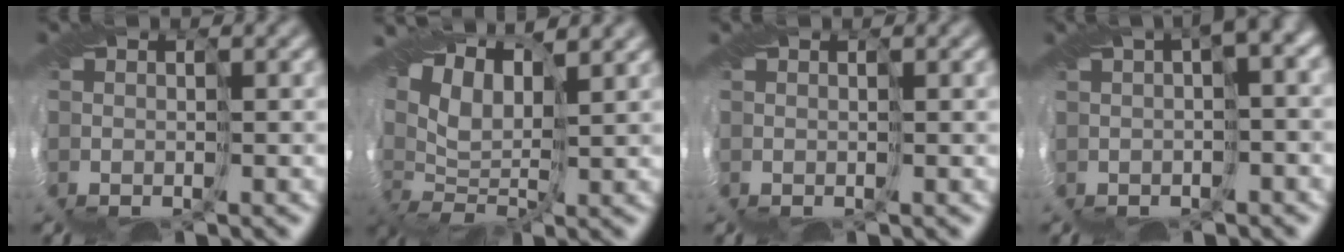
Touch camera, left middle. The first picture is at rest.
{"total": 8.4, "force": [4.1, 4.0, 6.2], "torque": [-0.132, 0.019, 0.070]}
{"total": 0.5, "force": [0.4, -0.2, 0.3], "torque": [-0.003, 0.005, 0.006]}
{"total": 4.5, "force": [1.3, 1.1, 4.2], "torque": [-0.060, 0.017, 0.017]}